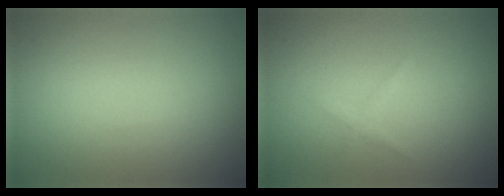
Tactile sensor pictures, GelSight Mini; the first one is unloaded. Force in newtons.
{"total": 0.7, "press": 0.7, "slide": 0.1}